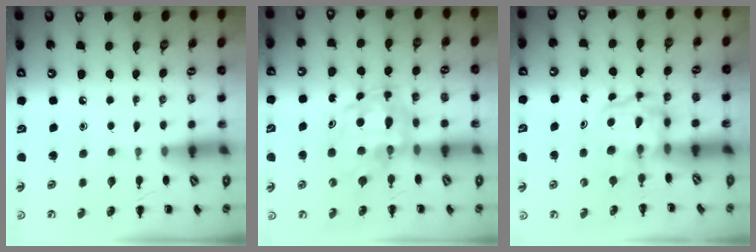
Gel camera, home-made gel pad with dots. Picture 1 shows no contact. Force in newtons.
{"total": 7.0, "press": 6.7, "slide": 2.0}
{"total": 3.8, "press": 3.7, "slide": 0.6}